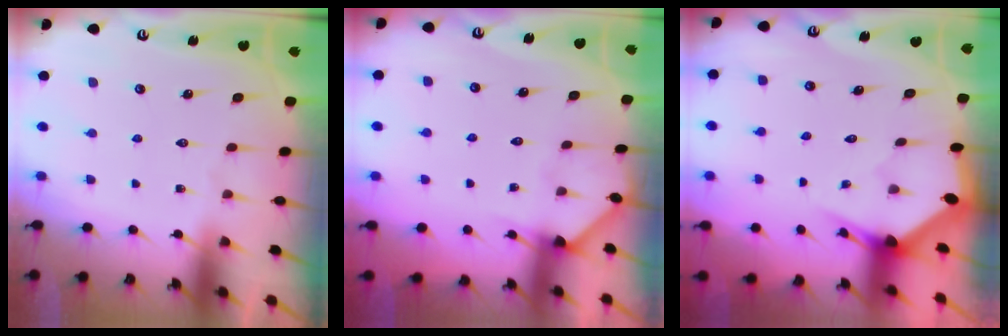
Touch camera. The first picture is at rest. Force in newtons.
{"total": 3.5, "press": 3.5, "slide": 0.3}
{"total": 2.8, "press": 2.8, "slide": 0.1}